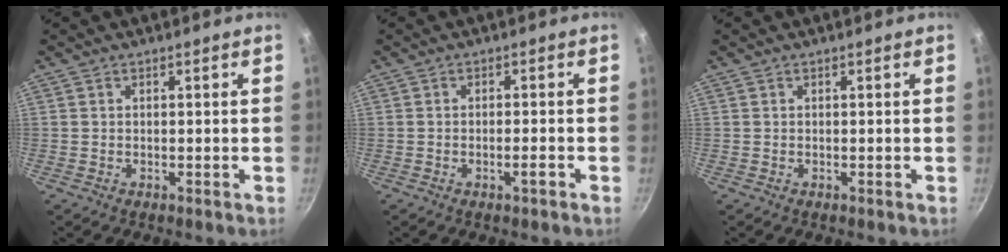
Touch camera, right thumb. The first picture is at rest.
{"total": 2.1, "force": [-1.1, 0.3, 1.7], "torque": [-0.030, 0.008, -0.020]}
{"total": 0.0}